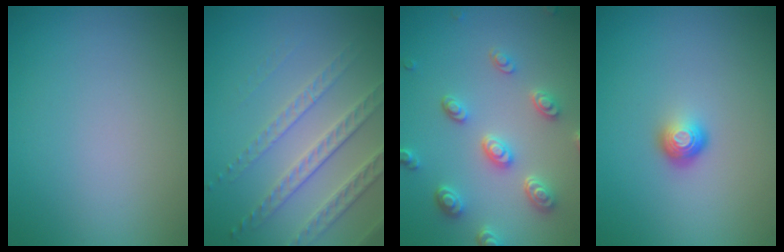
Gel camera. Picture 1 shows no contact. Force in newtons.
{"total": 3.8, "press": 3.4, "slide": 1.5}
{"total": 4.6, "press": 3.7, "slide": 2.7}
{"total": 1.8, "press": 1.1, "slide": 1.4}